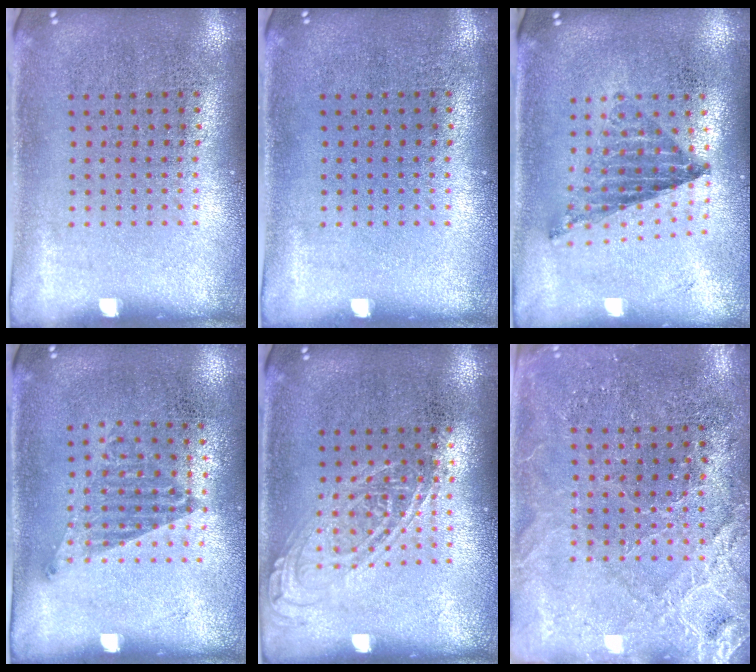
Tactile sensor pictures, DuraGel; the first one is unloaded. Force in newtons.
{"total": 0.0}
{"total": 0.8, "press": 0.8, "slide": 0.2}
{"total": 1.0, "press": 0.8, "slide": 0.7}
{"total": 1.1, "press": 1.1, "slide": 0.1}
{"total": 3.0, "press": 2.9, "slide": 0.4}